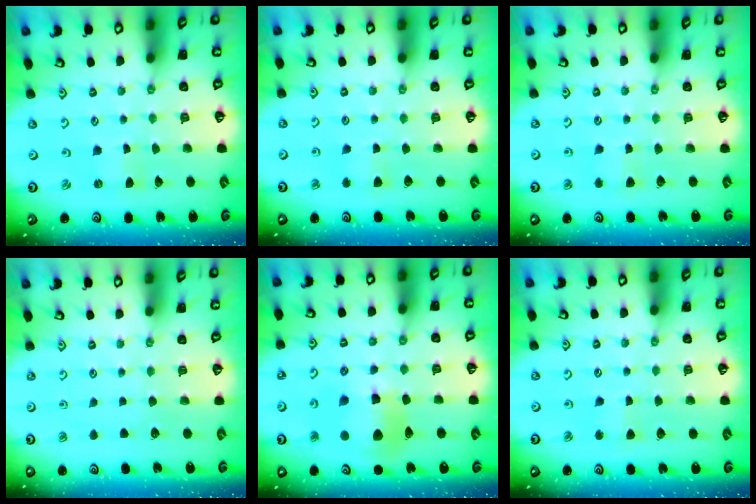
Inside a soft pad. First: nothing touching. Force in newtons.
{"total": 3.2, "press": 3.2, "slide": 0.4}
{"total": 2.6, "press": 2.5, "slide": 0.6}
{"total": 0.0}
{"total": 12.5, "press": 12.3, "slide": 2.1}
{"total": 2.5, "press": 2.5, "slide": 0.3}